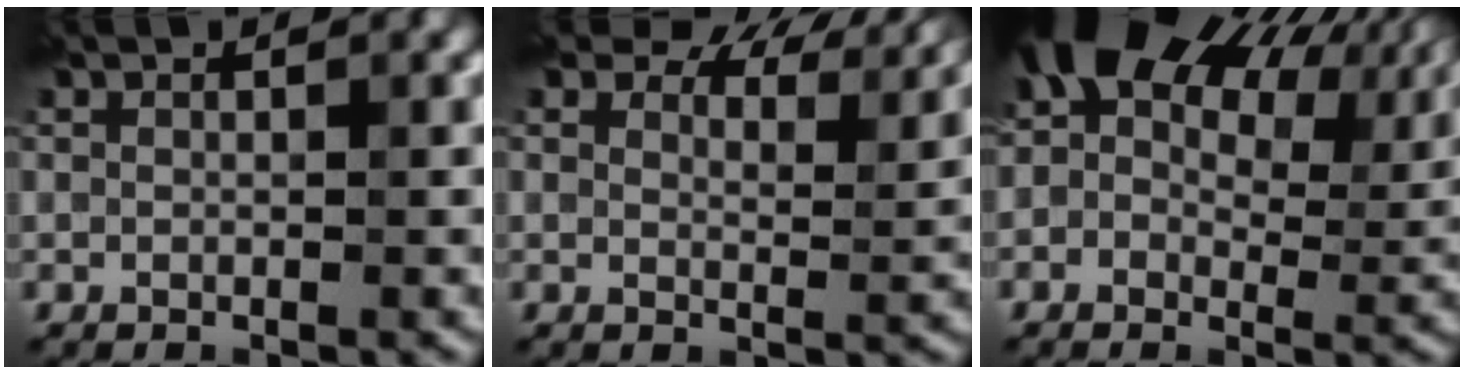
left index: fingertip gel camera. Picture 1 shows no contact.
{"total": 9.2, "force": [7.6, 3.4, 4.0], "torque": [-0.052, 0.007, 0.085]}
{"total": 12.7, "force": [5.5, 7.2, 8.8], "torque": [-0.129, 0.014, 0.085]}